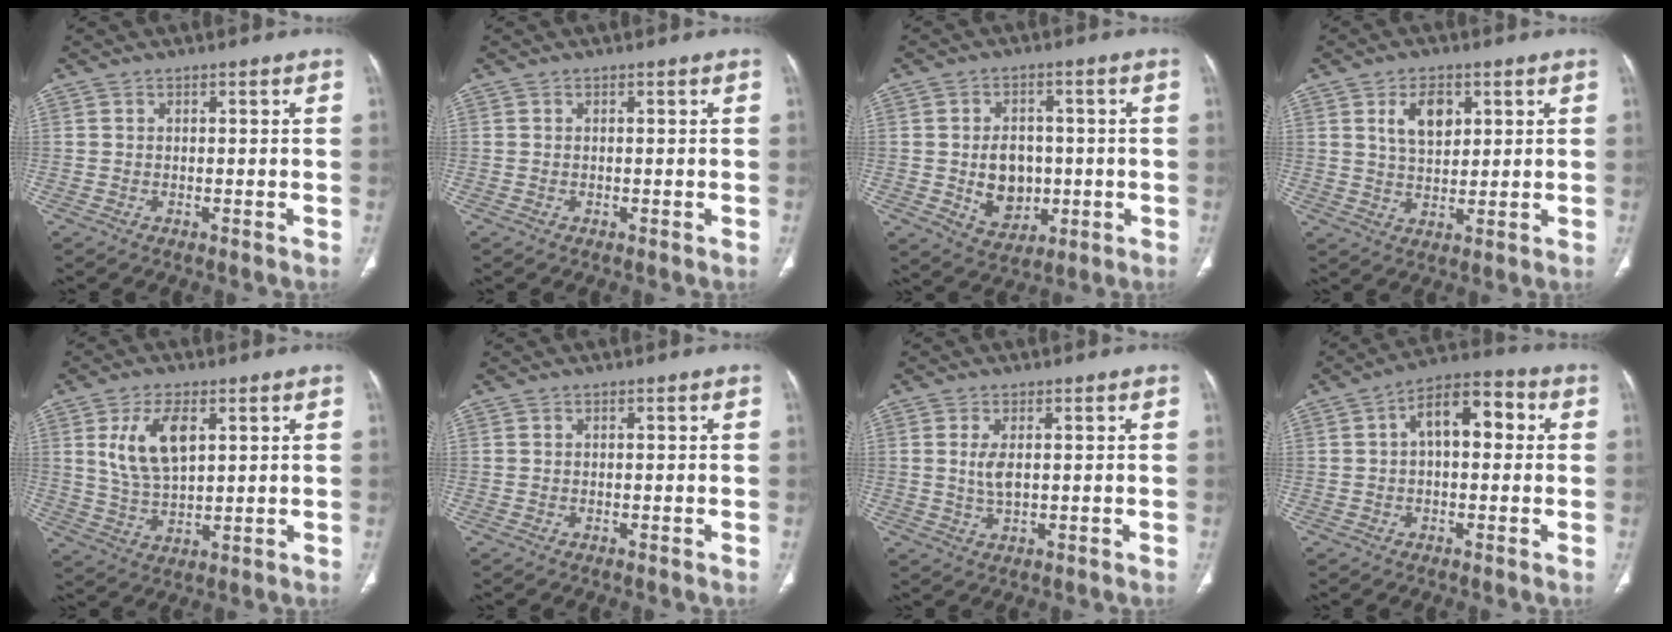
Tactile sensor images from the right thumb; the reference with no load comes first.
{"total": 0.0}
{"total": 9.4, "force": [-0.9, 7.3, 5.9], "torque": [-0.058, 0.002, 0.001]}
{"total": 7.0, "force": [2.7, 4.1, 5.0], "torque": [-0.070, -0.014, 0.053]}
{"total": 10.1, "force": [3.5, 5.0, 8.0], "torque": [-0.148, -0.012, 0.074]}
{"total": 0.0}
{"total": 3.6, "force": [0.5, 1.6, 3.2], "torque": [-0.070, -0.005, 0.015]}
{"total": 10.2, "force": [1.7, 5.5, 8.4], "torque": [-0.112, 0.034, 0.017]}